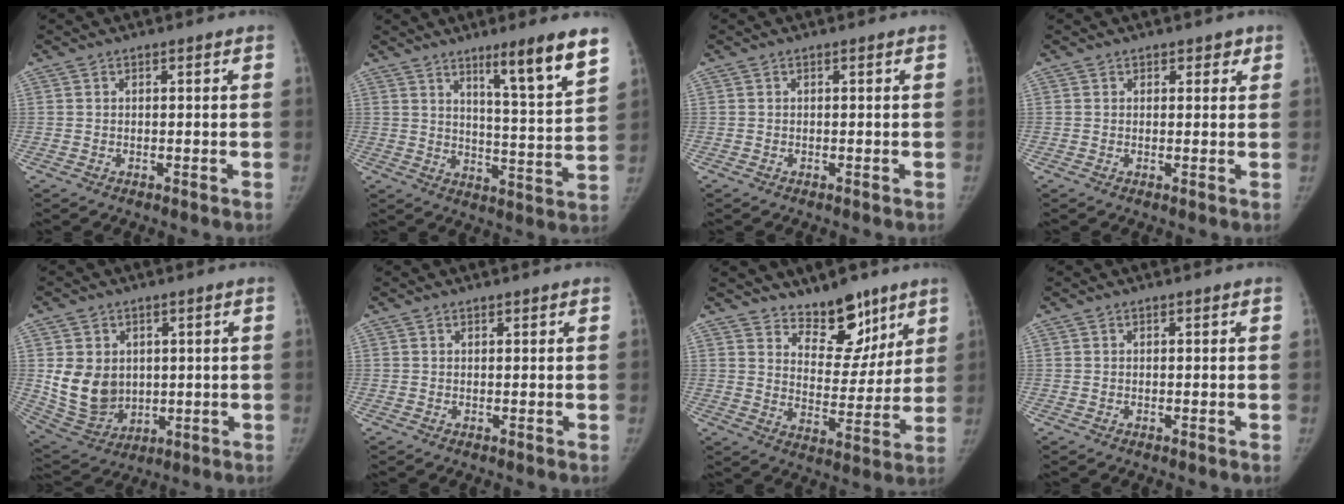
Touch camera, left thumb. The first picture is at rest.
{"total": 12.4, "force": [8.0, 0.5, 9.5], "torque": [-0.135, -0.055, 0.126]}
{"total": 0.0}
{"total": 2.1, "force": [1.3, 1.4, 0.7], "torque": [0.017, -0.005, 0.012]}
{"total": 11.7, "force": [1.7, 9.5, 6.6], "torque": [-0.088, -0.017, 0.059]}
{"total": 0.6, "force": [0.5, 0.2, 0.2], "torque": [-0.002, -0.004, 0.007]}
{"total": 11.6, "force": [8.6, 5.9, 5.0], "torque": [-0.028, -0.065, 0.142]}
{"total": 0.0}